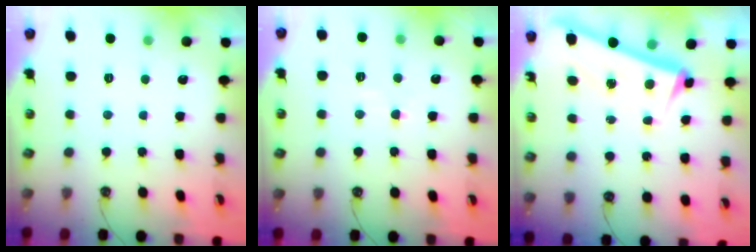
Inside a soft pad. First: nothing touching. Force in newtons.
{"total": 2.5, "press": 2.4, "slide": 0.7}
{"total": 3.3, "press": 3.2, "slide": 1.0}